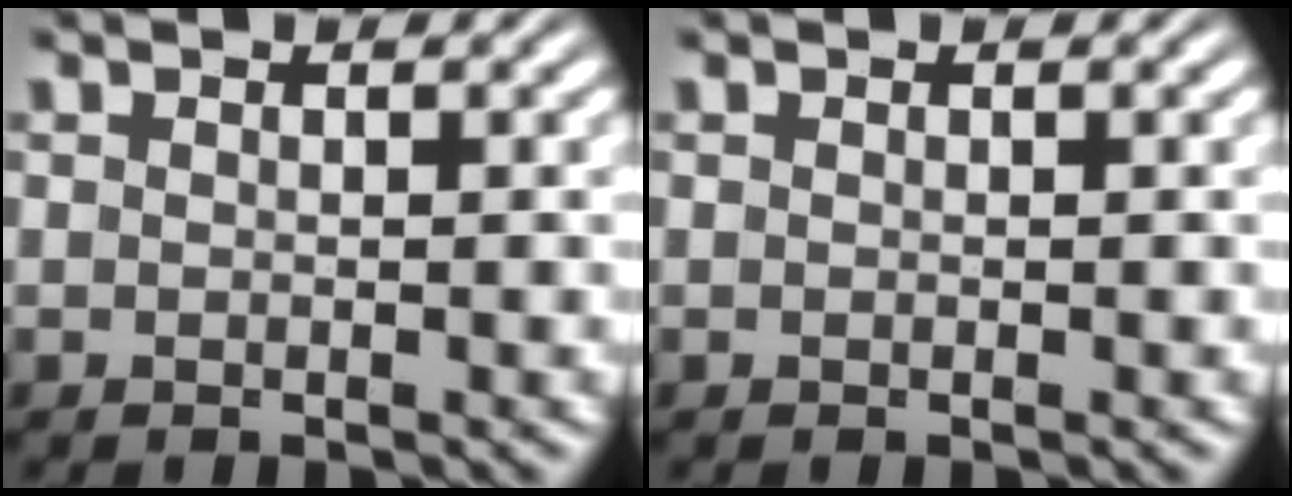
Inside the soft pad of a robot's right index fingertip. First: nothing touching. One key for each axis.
{"total": 0.0}